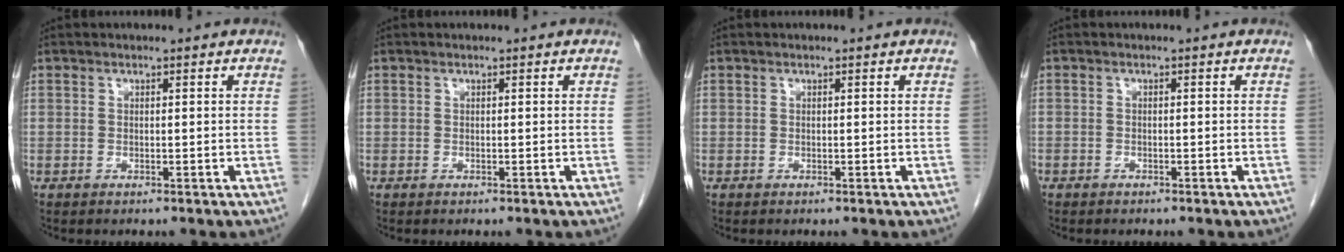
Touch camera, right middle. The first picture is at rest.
{"total": 0.0}
{"total": 0.0}
{"total": 0.9, "force": [-0.7, 0.6, 0.0], "torque": [-0.008, 0.003, -0.013]}